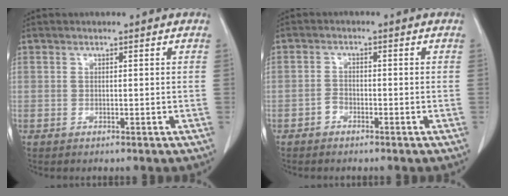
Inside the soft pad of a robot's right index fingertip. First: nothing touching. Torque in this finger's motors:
{"motor_torque": [-0.13, -0.15, 0.02, -0.02]}